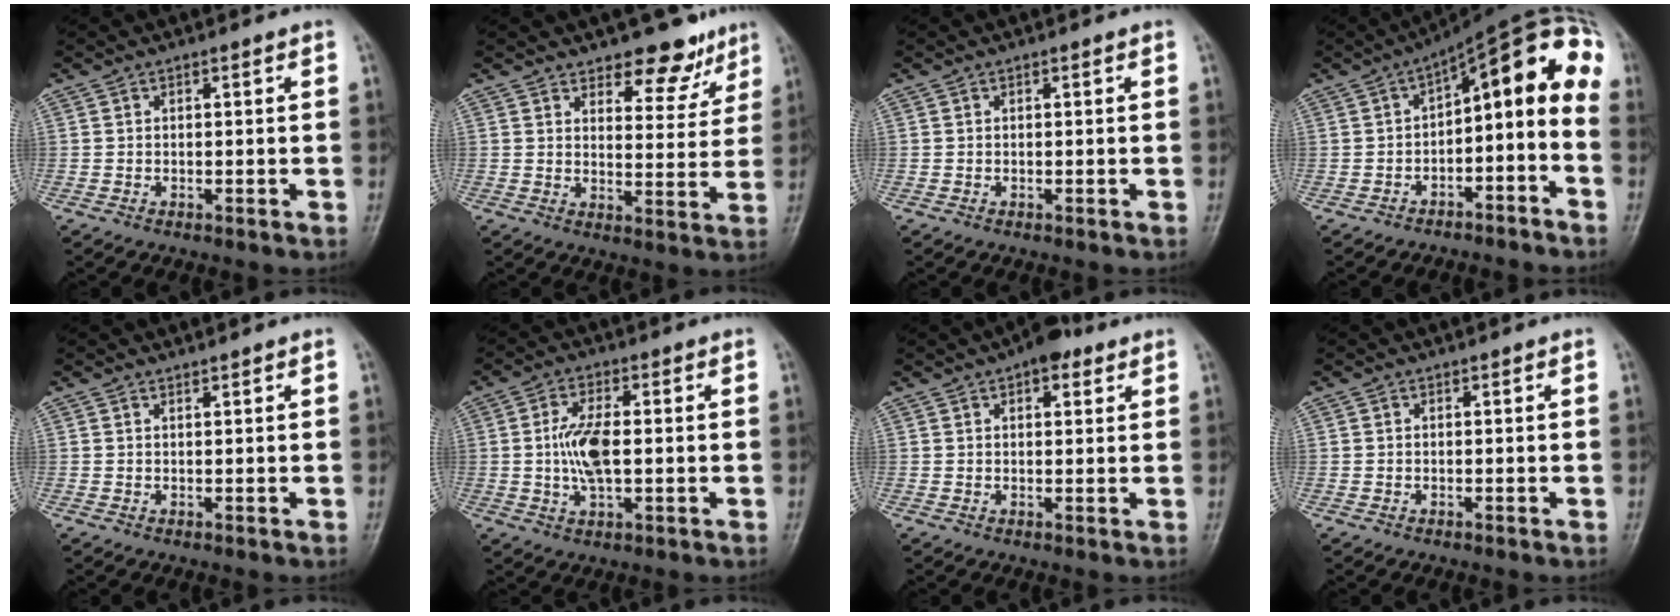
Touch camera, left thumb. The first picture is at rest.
{"total": 8.9, "force": [6.6, 4.3, 4.1], "torque": [-0.013, -0.042, 0.092]}
{"total": 0.0}
{"total": 14.6, "force": [-3.6, 6.8, 12.4], "torque": [-0.148, 0.096, -0.052]}
{"total": 0.7, "force": [0.6, -0.1, 0.2], "torque": [-0.005, -0.006, 0.013]}
{"total": 7.9, "force": [0.1, 3.7, 7.0], "torque": [-0.144, 0.002, 0.001]}
{"total": 6.1, "force": [3.5, 2.9, 4.1], "torque": [-0.033, -0.007, 0.043]}
{"total": 0.0}